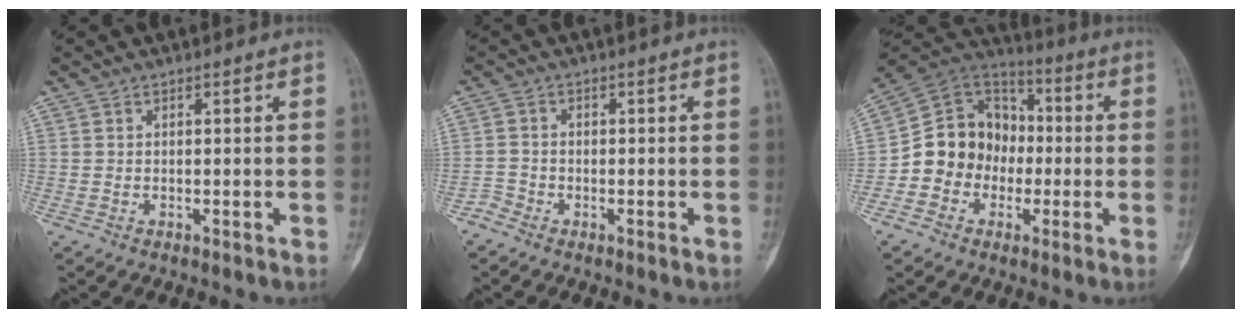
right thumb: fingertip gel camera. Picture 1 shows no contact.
{"total": 1.7, "force": [-1.4, 0.9, 0.0], "torque": [0.007, -0.001, -0.036]}
{"total": 13.9, "force": [-2.8, 12.3, 5.8], "torque": [-0.056, 0.055, -0.059]}